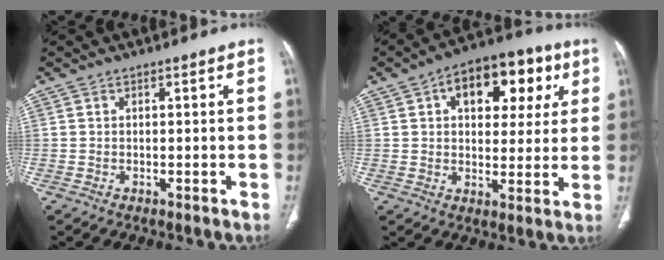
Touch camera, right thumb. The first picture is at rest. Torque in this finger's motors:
{"motor_torque": [1.20, 3.80, 1.09, 0.38, 0.07]}